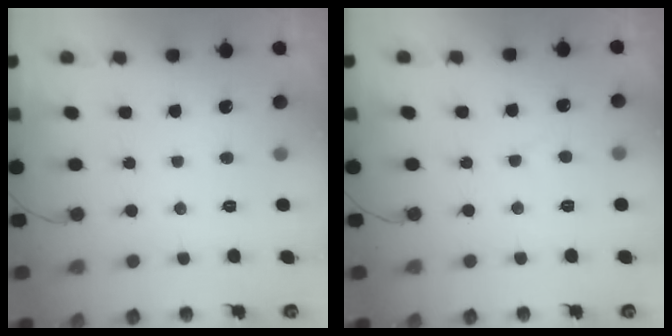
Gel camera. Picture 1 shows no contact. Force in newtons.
{"total": 2.3, "press": 2.3, "slide": 0.2}